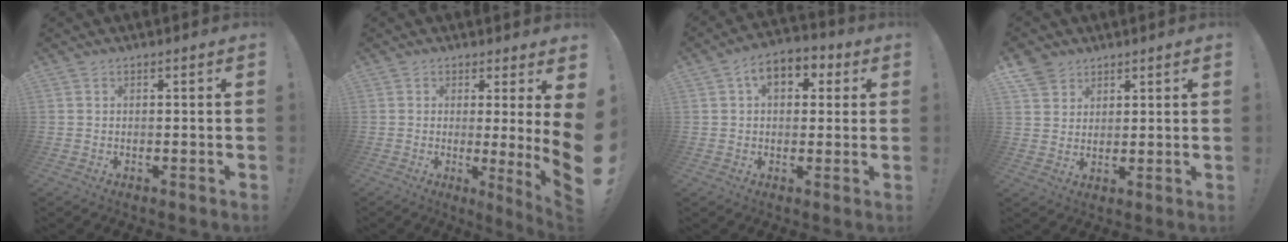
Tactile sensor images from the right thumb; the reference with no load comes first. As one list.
[{"total": 7.0, "force": [1.3, -0.9, 6.8], "torque": [-0.083, -0.046, 0.017]}, {"total": 8.7, "force": [3.3, 5.8, 5.6], "torque": [-0.082, -0.003, 0.057]}, {"total": 5.7, "force": [4.0, 3.9, 0.9], "torque": [-0.014, -0.026, 0.078]}]